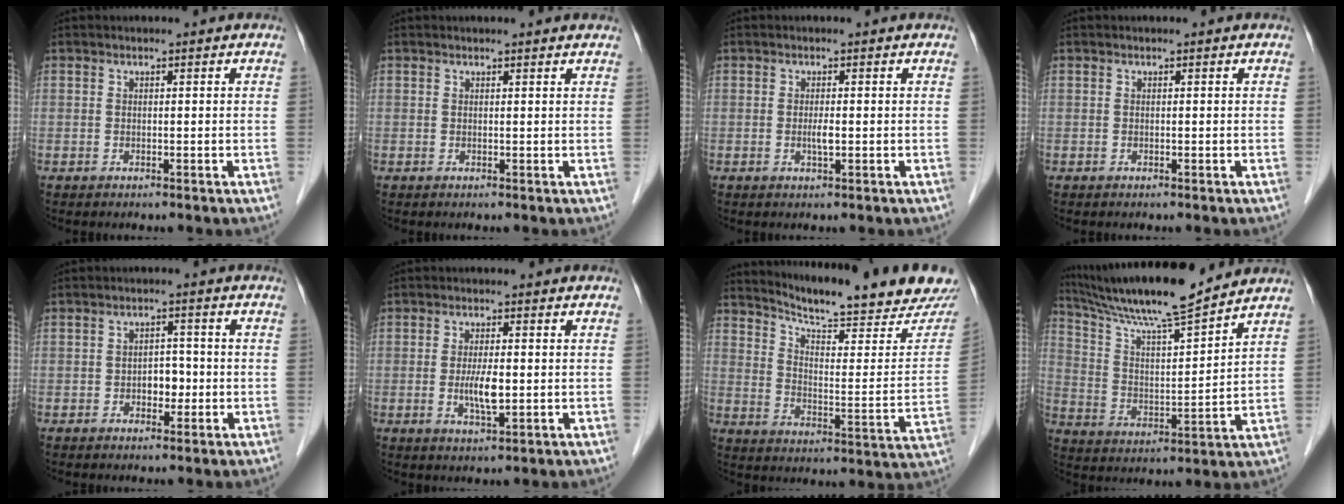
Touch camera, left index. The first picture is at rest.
{"total": 2.5, "force": [2.4, 0.1, 0.6], "torque": [-0.013, 0.007, 0.021]}
{"total": 1.4, "force": [-0.2, 0.2, 1.4], "torque": [-0.028, -0.002, -0.002]}
{"total": 0.0}
{"total": 3.0, "force": [-0.9, 1.9, 2.2], "torque": [-0.027, 0.006, -0.012]}
{"total": 4.2, "force": [-0.4, 0.9, 4.0], "torque": [-0.082, -0.006, -0.006]}
{"total": 20.7, "force": [19.0, 1.2, 8.2], "torque": [-0.126, -0.060, 0.257]}
{"total": 15.9, "force": [14.2, 0.0, 7.2], "torque": [-0.137, 0.007, 0.245]}